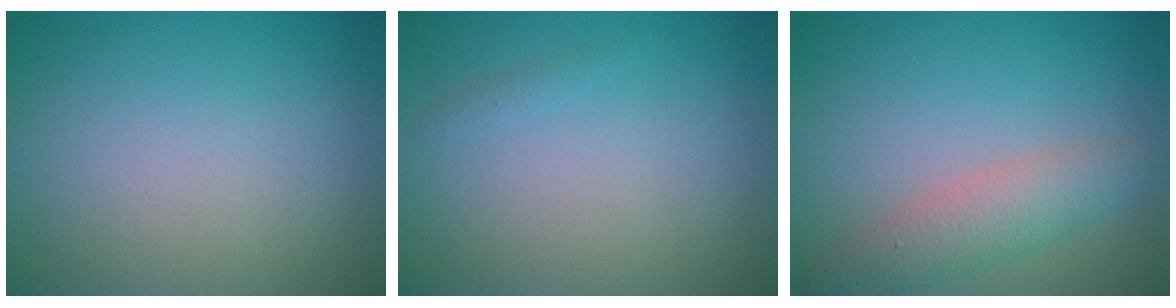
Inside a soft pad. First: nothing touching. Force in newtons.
{"total": 0.6, "press": 0.6, "slide": 0.0}
{"total": 3.7, "press": 3.7, "slide": 0.2}